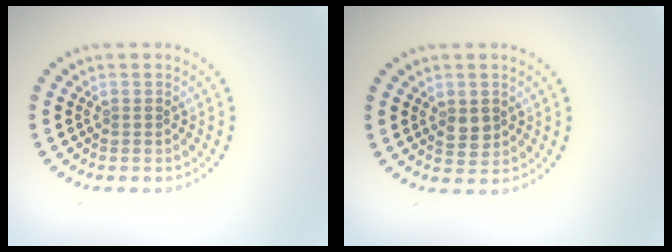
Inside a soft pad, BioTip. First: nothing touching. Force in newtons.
{"total": 1.9, "press": 1.9, "slide": 0.3}